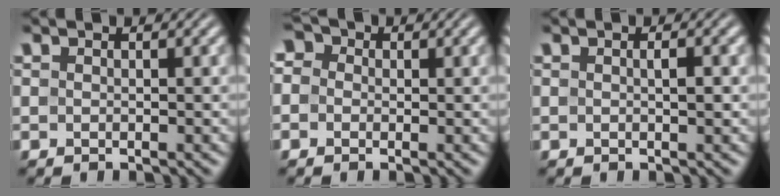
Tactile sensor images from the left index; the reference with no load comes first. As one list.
[{"total": 3.4, "force": [0.9, 2.8, 1.6], "torque": [-0.021, 0.024, -0.019]}, {"total": 1.0, "force": [0.1, 0.2, 1.0], "torque": [-0.020, 0.002, 0.002]}]